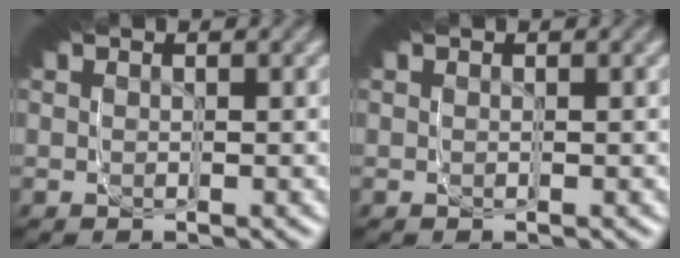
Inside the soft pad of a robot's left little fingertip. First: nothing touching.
{"total": 0.0}